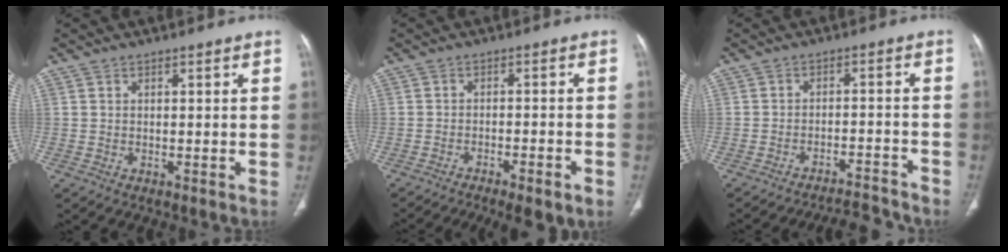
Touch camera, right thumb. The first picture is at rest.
{"total": 11.6, "force": [-8.4, 3.3, 7.4], "torque": [-0.112, 0.026, -0.118]}
{"total": 9.7, "force": [-9.4, 1.3, 1.8], "torque": [-0.028, 0.060, -0.131]}